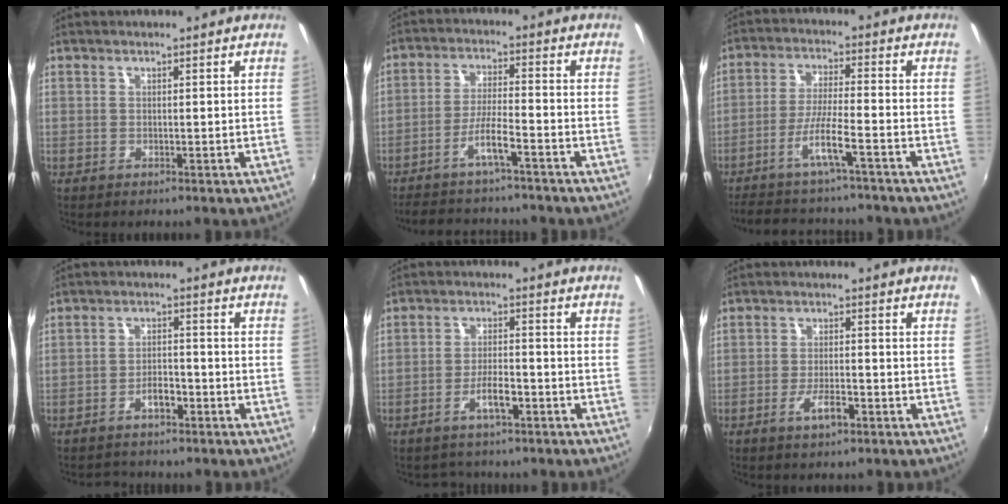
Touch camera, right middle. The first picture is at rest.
{"total": 10.7, "force": [-9.1, 1.3, 5.6], "torque": [-0.120, 0.002, -0.148]}
{"total": 11.9, "force": [-10.0, 0.7, 6.4], "torque": [-0.139, -0.009, -0.165]}
{"total": 4.2, "force": [-3.2, 2.2, 1.8], "torque": [-0.037, 0.012, -0.043]}
{"total": 4.7, "force": [-3.2, 1.9, 2.9], "torque": [-0.059, 0.003, -0.049]}
{"total": 4.4, "force": [-2.5, 1.3, 3.3], "torque": [-0.069, -0.005, -0.043]}